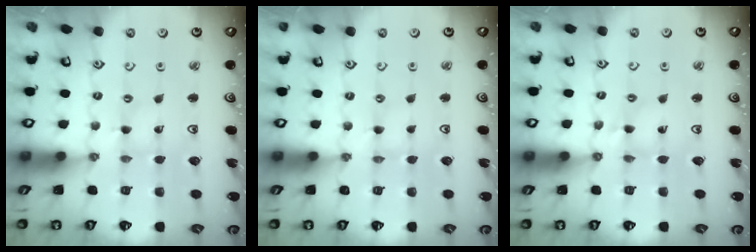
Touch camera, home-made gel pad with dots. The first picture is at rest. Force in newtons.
{"total": 0.8, "press": 0.8, "slide": 0.2}
{"total": 3.3, "press": 3.3, "slide": 0.4}